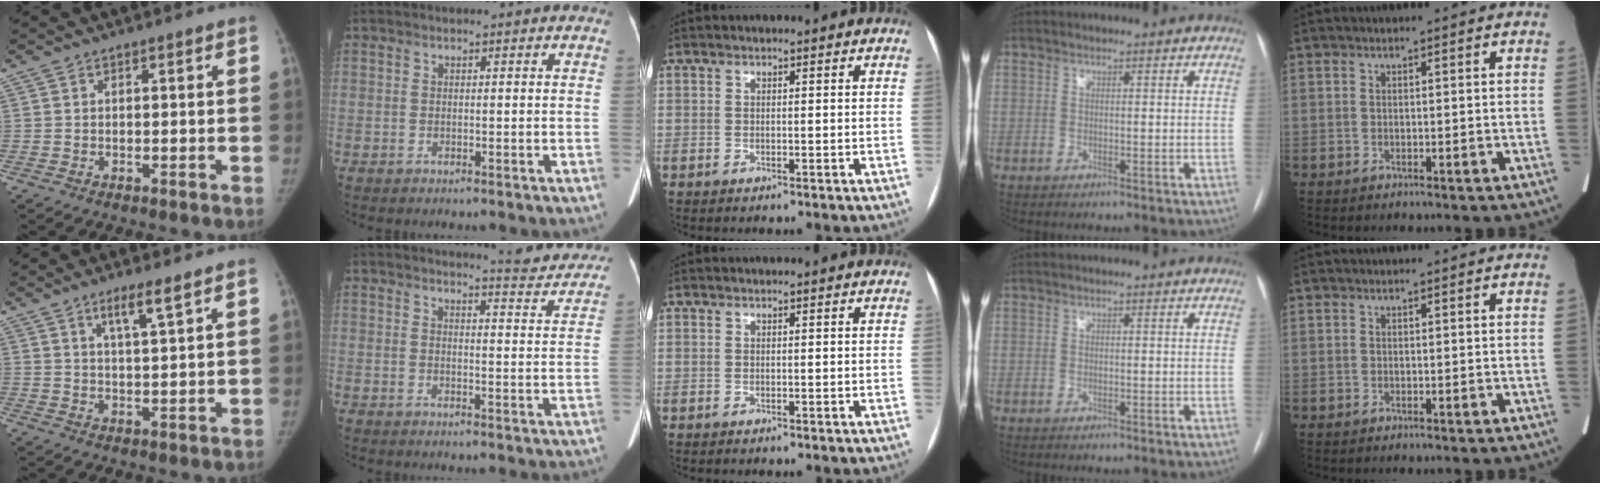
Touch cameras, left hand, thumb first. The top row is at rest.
{"thumb": {"total": 4.7, "force": [2.9, 0.2, 3.6], "torque": [-0.067, -0.021, 0.056]}, "index": {"total": 8.9, "force": [8.7, 0.7, 1.7], "torque": [-0.012, -0.028, 0.089]}}